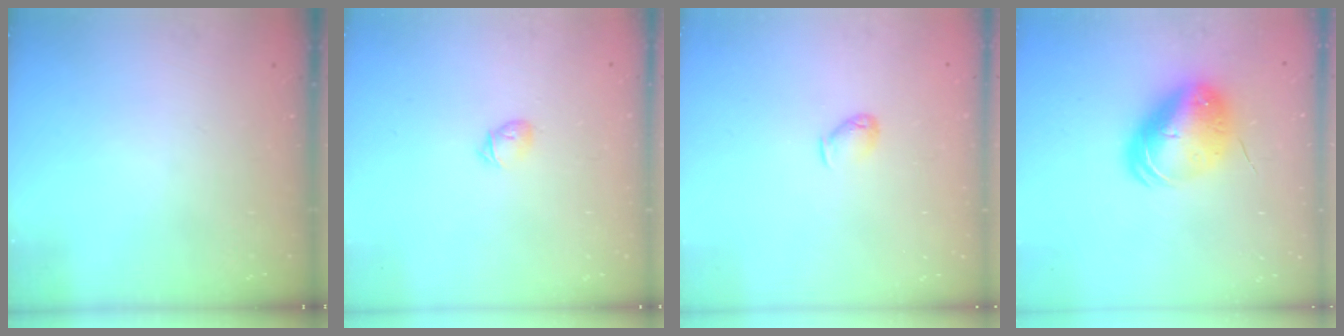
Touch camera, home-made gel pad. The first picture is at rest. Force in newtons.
{"total": 3.7, "press": 3.6, "slide": 0.8}
{"total": 3.9, "press": 3.8, "slide": 0.8}
{"total": 11.1, "press": 10.9, "slide": 2.1}